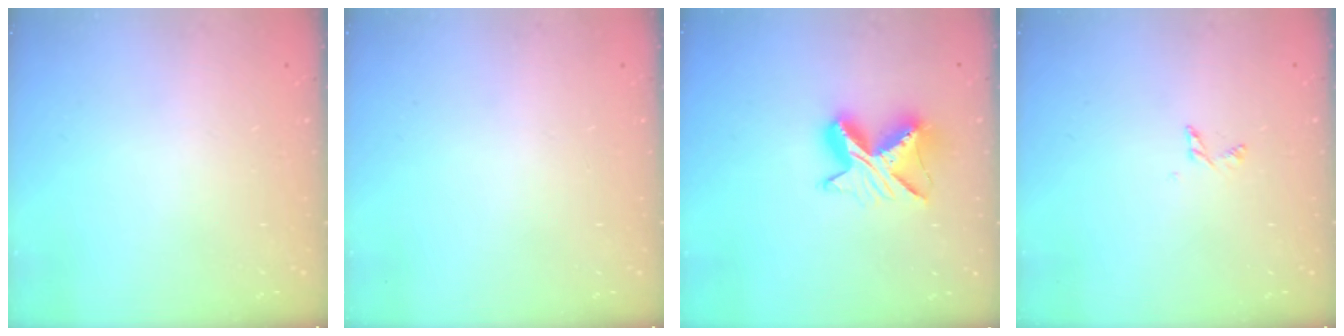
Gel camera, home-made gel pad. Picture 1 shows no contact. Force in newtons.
{"total": 0.0}
{"total": 10.0, "press": 10.0, "slide": 0.4}
{"total": 2.8, "press": 2.8, "slide": 0.2}